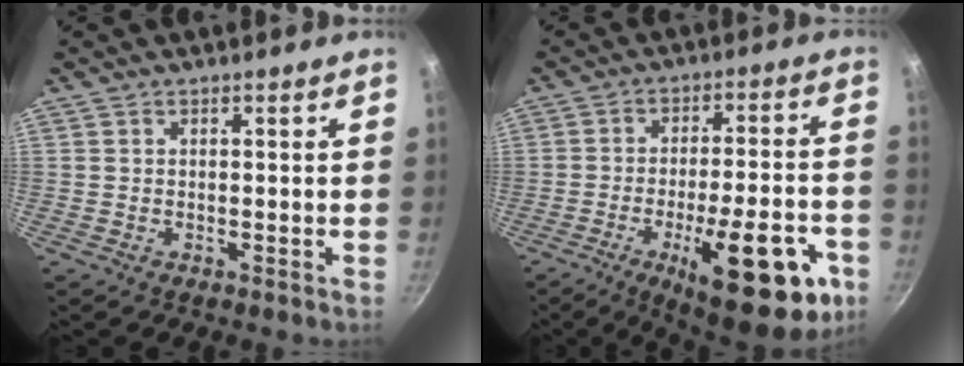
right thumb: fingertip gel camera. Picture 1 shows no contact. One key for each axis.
{"total": 21.8, "fx": -9.0, "fy": 7.6, "fz": 18.4, "tx": -0.212, "ty": 0.028, "tz": -0.120}